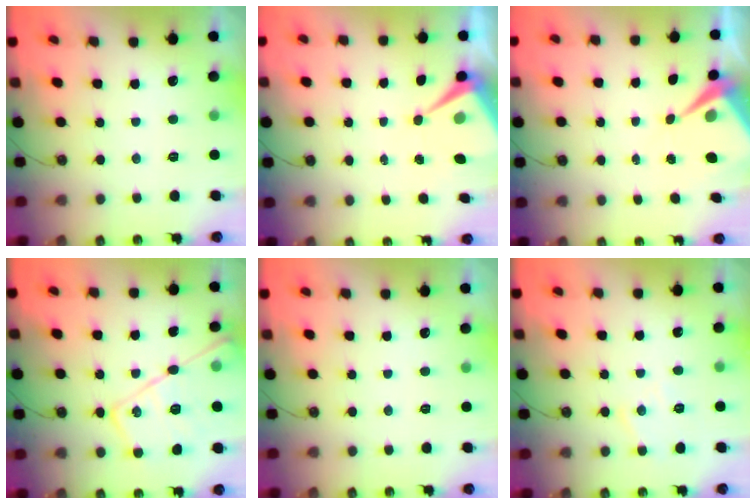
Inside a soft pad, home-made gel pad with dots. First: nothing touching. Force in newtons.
{"total": 8.2, "press": 8.2, "slide": 0.6}
{"total": 7.1, "press": 7.1, "slide": 0.8}
{"total": 20.6, "press": 20.5, "slide": 1.7}
{"total": 0.0}
{"total": 6.9, "press": 6.9, "slide": 0.5}